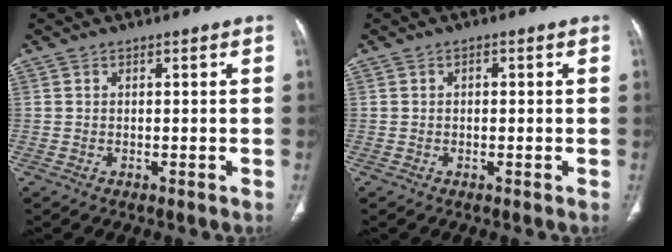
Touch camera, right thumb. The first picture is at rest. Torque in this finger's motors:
{"motor_torque": [-0.04, -0.20, -0.08, 0.03, 0.06]}